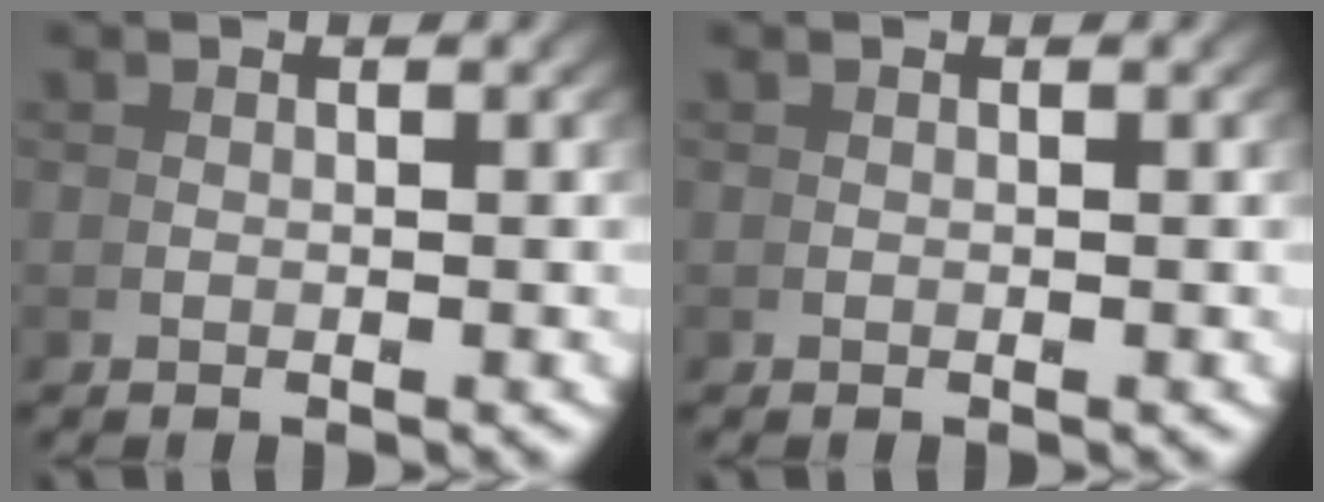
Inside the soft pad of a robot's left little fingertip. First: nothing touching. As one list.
[{"total": 0.0}]